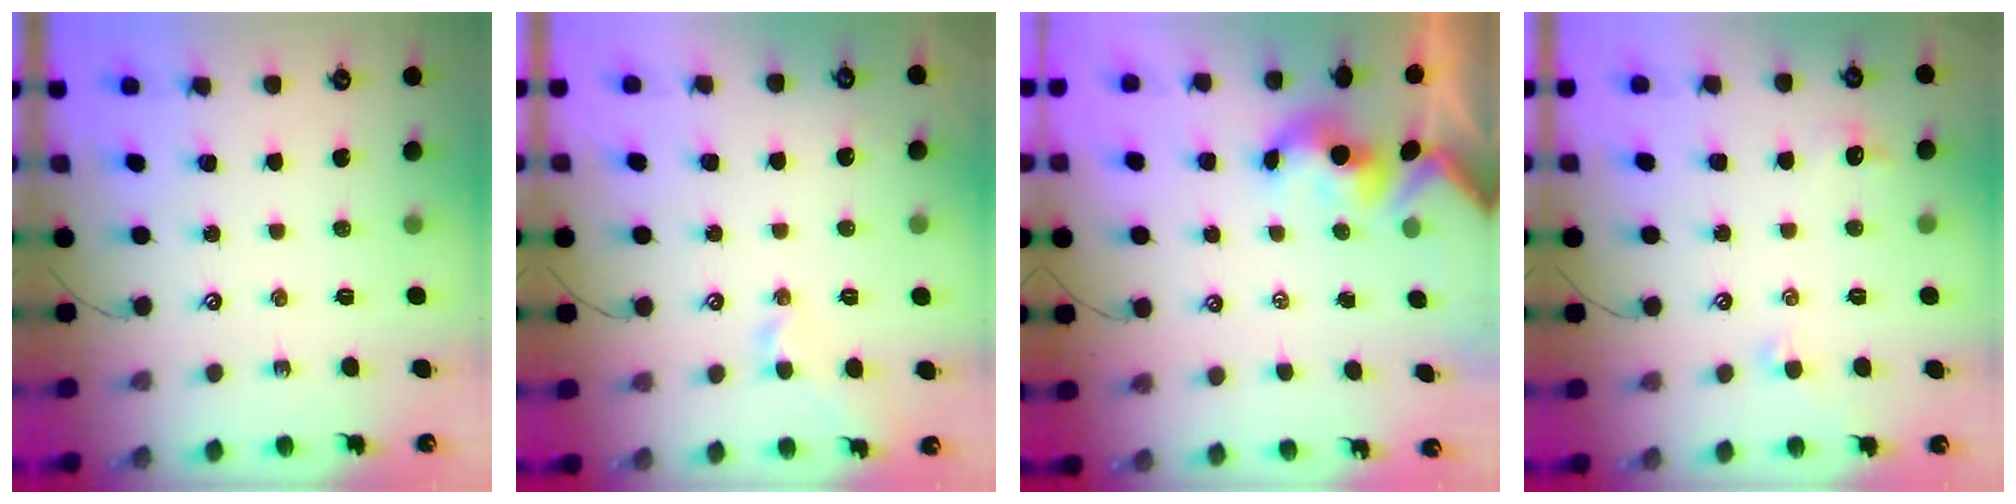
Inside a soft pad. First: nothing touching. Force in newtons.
{"total": 0.7, "press": 0.6, "slide": 0.3}
{"total": 1.5, "press": 1.3, "slide": 0.7}
{"total": 1.0, "press": 0.8, "slide": 0.7}